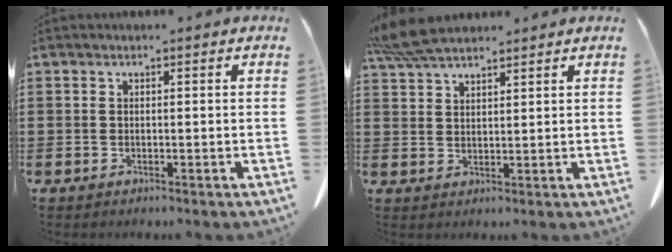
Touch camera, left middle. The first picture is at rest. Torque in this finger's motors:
{"motor_torque": [0.86, 0.53, 0.38, 0.11]}